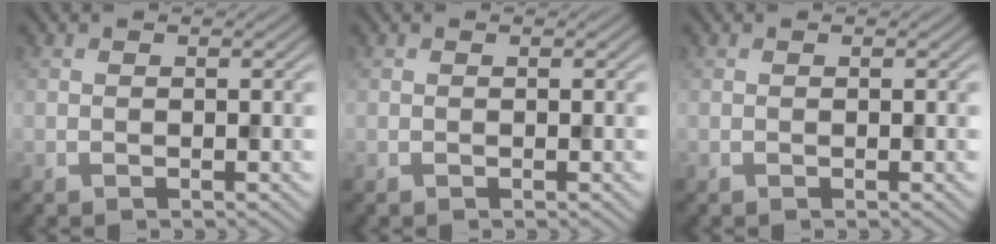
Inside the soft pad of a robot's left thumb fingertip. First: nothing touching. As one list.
[{"total": 0.0}, {"total": 0.0}]